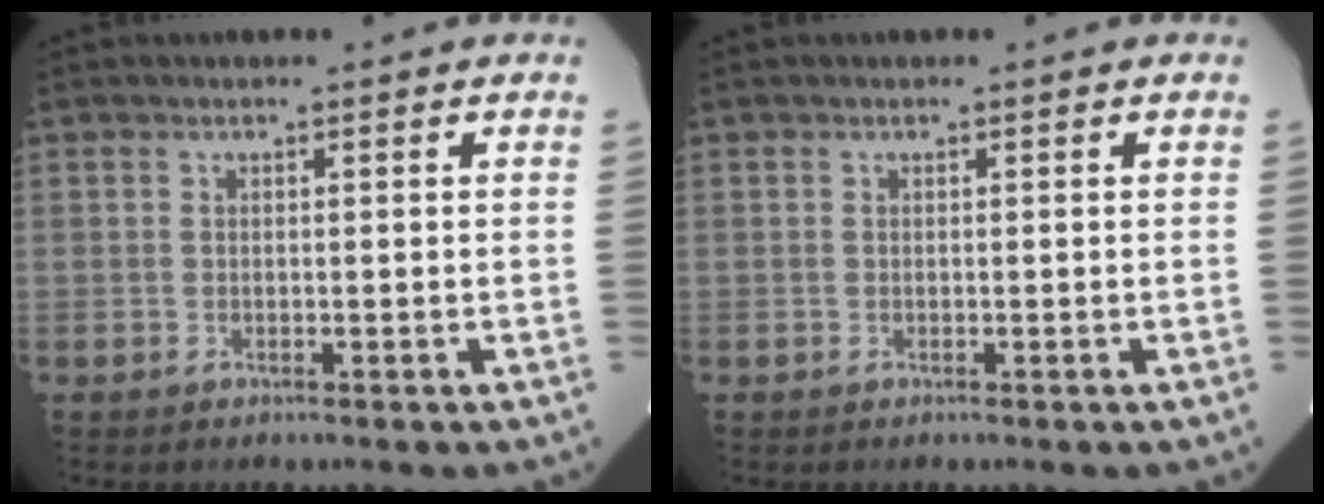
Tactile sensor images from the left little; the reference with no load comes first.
{"total": 0.0}